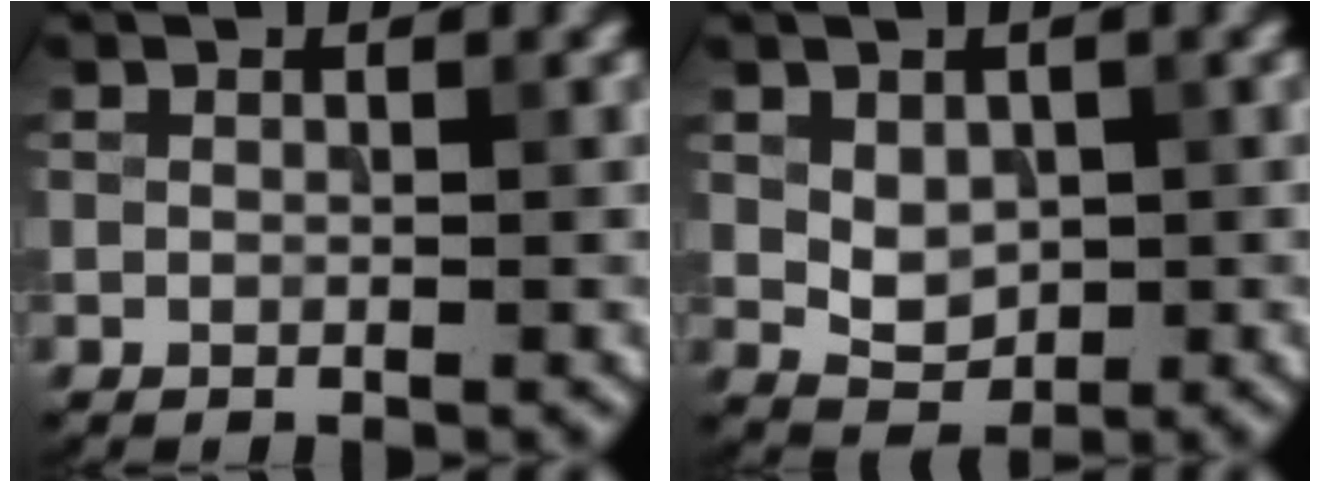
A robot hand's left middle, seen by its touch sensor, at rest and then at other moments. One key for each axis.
{"total": 2.6, "fx": 0.3, "fy": 1.8, "fz": 1.8, "tx": -0.035, "ty": -0.003, "tz": 0.010}